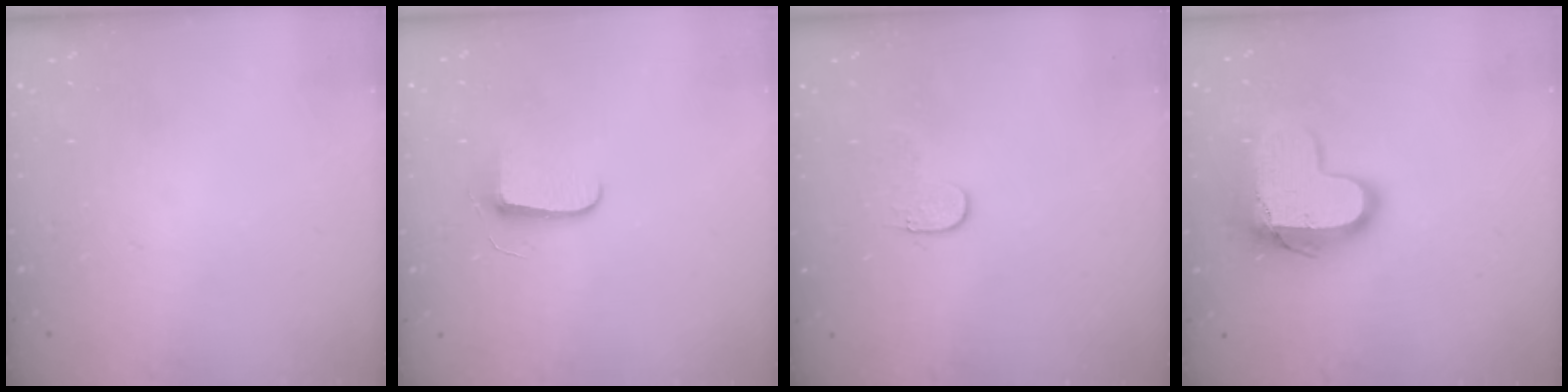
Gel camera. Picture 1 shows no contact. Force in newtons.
{"total": 6.2, "press": 6.2, "slide": 0.8}
{"total": 4.1, "press": 4.1, "slide": 0.4}
{"total": 14.1, "press": 14.1, "slide": 1.1}